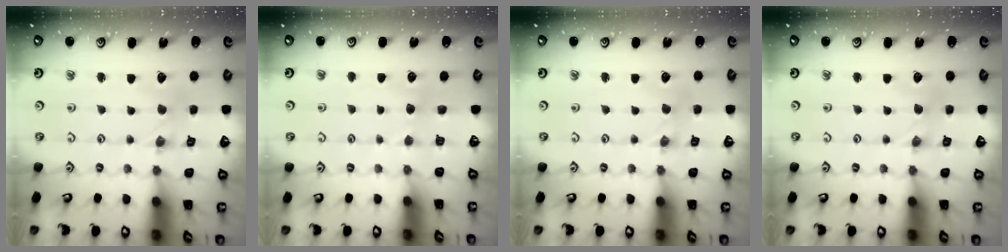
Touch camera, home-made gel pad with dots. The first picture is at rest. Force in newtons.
{"total": 2.2, "press": 2.2, "slide": 0.3}
{"total": 1.1, "press": 1.1, "slide": 0.2}
{"total": 0.0}